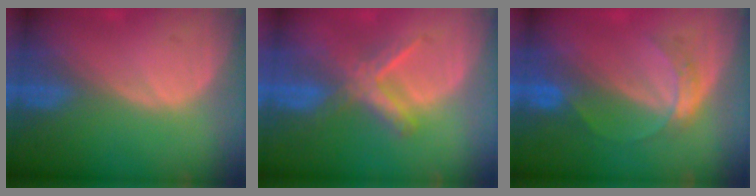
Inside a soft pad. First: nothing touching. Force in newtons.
{"total": 5.5, "press": 5.5, "slide": 0.7}
{"total": 3.8, "press": 3.8, "slide": 0.4}